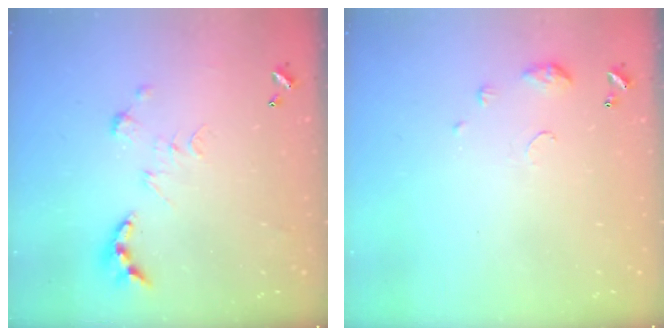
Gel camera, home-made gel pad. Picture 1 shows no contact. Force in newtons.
{"total": 6.3, "press": 6.3, "slide": 0.8}